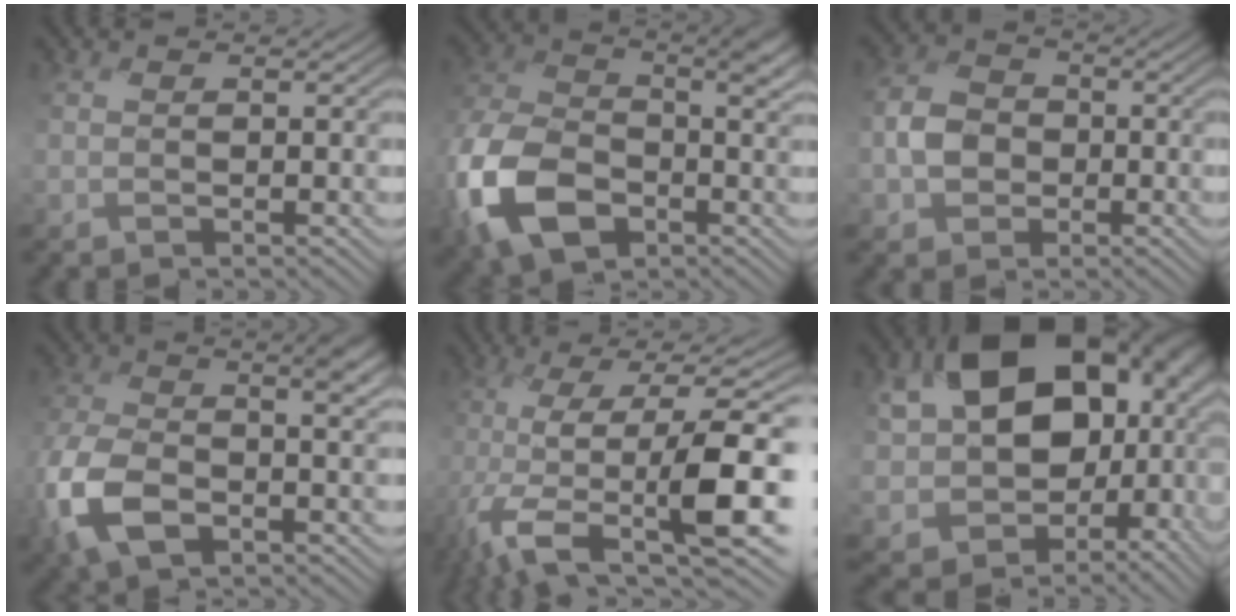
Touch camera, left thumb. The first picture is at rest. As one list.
[{"total": 14.5, "force": [-5.5, 9.4, 9.6], "torque": [-0.251, -0.036, -0.112]}, {"total": 5.0, "force": [-1.9, 4.1, 2.2], "torque": [-0.044, 0.002, -0.053]}, {"total": 10.8, "force": [-3.3, 6.2, 8.3], "torque": [-0.206, -0.028, -0.063]}, {"total": 15.8, "force": [-6.2, 5.7, 13.3], "torque": [-0.259, -0.014, -0.111]}, {"total": 20.0, "force": [3.6, 14.4, 13.4], "torque": [-0.249, -0.032, 0.111]}]